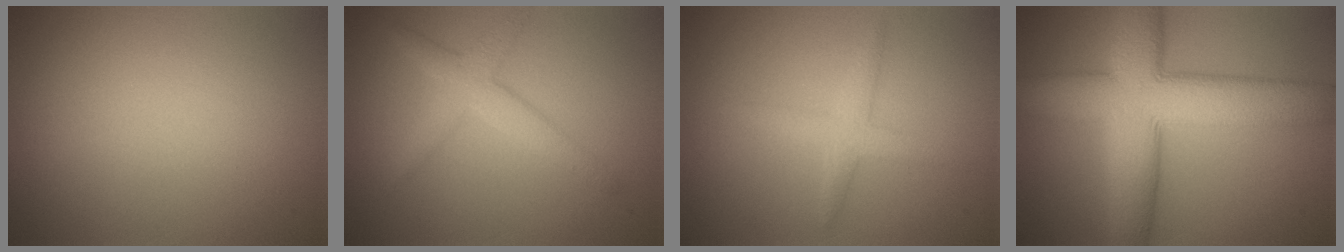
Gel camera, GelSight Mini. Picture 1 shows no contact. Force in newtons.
{"total": 2.2, "press": 2.2, "slide": 0.2}
{"total": 2.2, "press": 2.2, "slide": 0.1}
{"total": 10.4, "press": 10.4, "slide": 0.5}